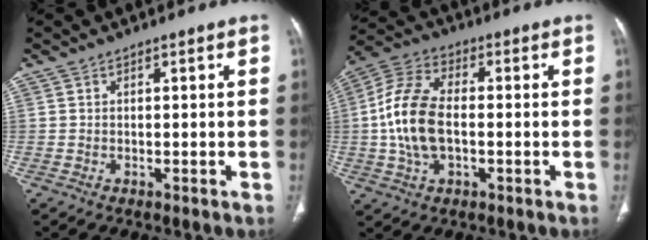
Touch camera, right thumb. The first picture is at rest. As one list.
[{"total": 13.1, "force": [-0.8, 7.4, 10.8], "torque": [-0.226, 0.021, -0.018]}]